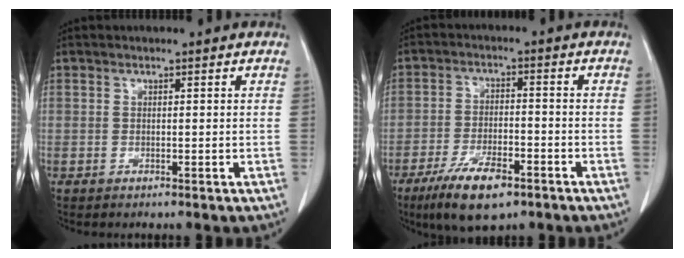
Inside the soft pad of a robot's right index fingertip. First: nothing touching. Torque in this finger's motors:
{"motor_torque": [0.69, -0.65, 0.32, 0.07]}